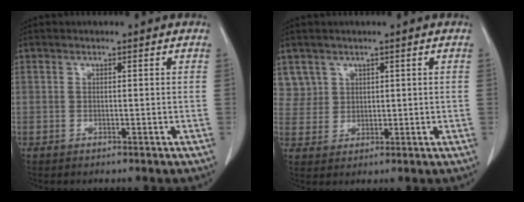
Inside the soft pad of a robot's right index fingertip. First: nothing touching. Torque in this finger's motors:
{"motor_torque": [-0.32, 0.38, -0.01, -0.02]}